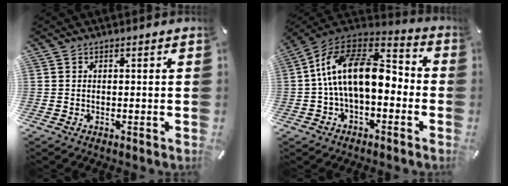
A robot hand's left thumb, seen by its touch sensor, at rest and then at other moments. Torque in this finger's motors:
{"motor_torque": [1.98, 3.03, 1.32, 0.62, 0.69]}